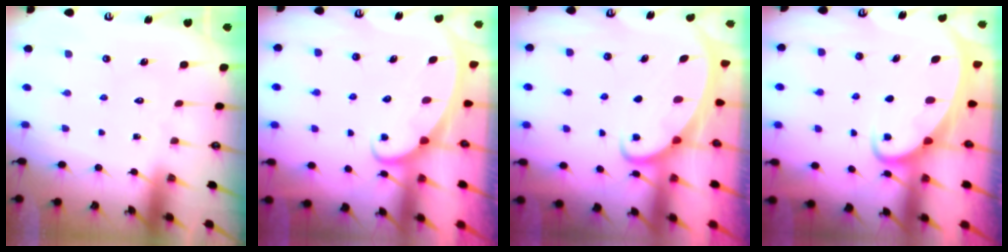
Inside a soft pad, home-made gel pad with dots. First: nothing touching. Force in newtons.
{"total": 2.3, "press": 2.3, "slide": 0.4}
{"total": 2.1, "press": 2.1, "slide": 0.3}
{"total": 2.6, "press": 2.6, "slide": 0.4}